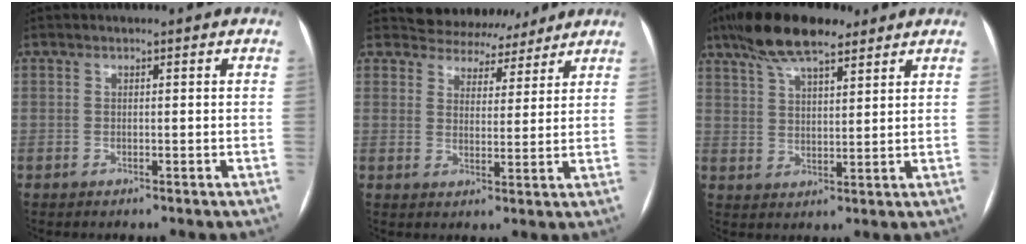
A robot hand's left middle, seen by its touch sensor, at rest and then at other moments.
{"total": 8.0, "force": [7.3, 3.4, 0.1], "torque": [0.008, 0.008, 0.093]}
{"total": 11.3, "force": [8.4, 3.1, 7.0], "torque": [-0.135, 0.025, 0.148]}